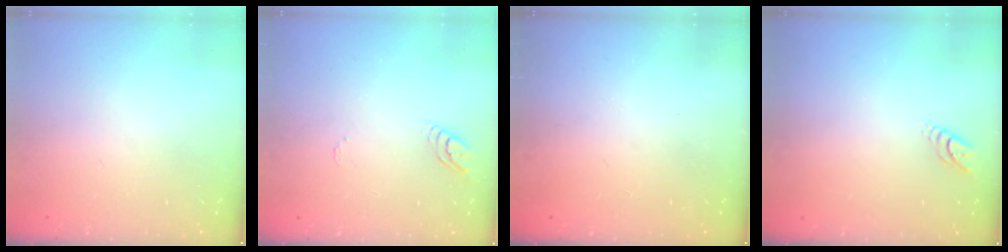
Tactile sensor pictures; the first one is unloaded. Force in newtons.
{"total": 3.8, "press": 3.8, "slide": 0.3}
{"total": 0.0}
{"total": 3.6, "press": 3.6, "slide": 0.3}